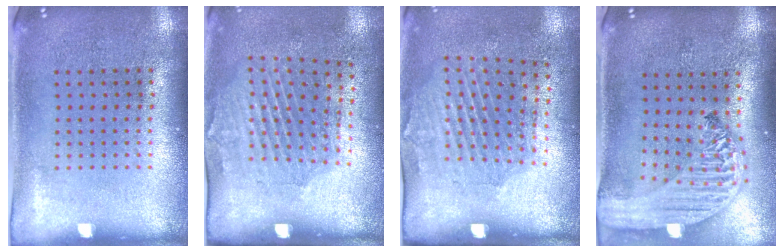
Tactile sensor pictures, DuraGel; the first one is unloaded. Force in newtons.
{"total": 2.0, "press": 1.2, "slide": 1.6}
{"total": 2.0, "press": 1.2, "slide": 1.6}
{"total": 3.2, "press": 2.6, "slide": 2.0}